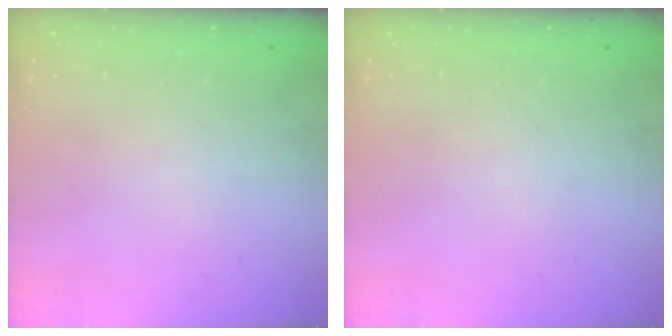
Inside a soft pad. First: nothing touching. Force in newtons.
{"total": 0.0}